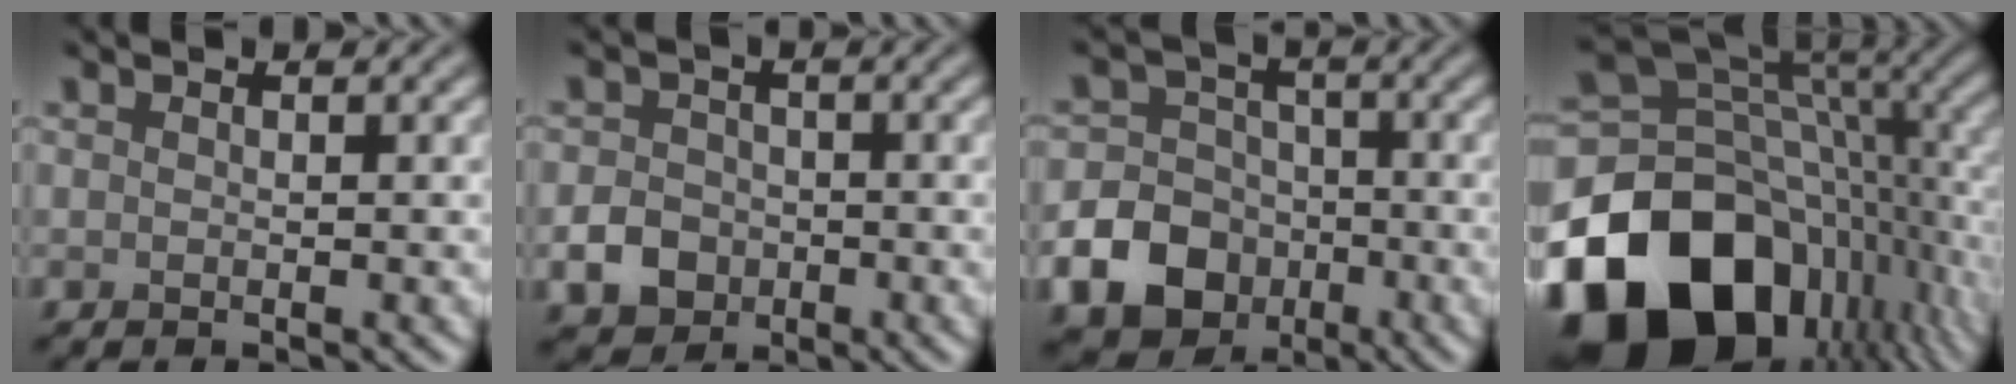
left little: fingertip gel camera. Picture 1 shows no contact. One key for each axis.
{"total": 3.3, "fx": -1.1, "fy": 2.8, "fz": 1.4, "tx": -0.022, "ty": 0.001, "tz": -0.026}
{"total": 13.7, "fx": -5.7, "fy": 11.9, "fz": 3.7, "tx": -0.089, "ty": -0.041, "tz": -0.112}
{"total": 19.0, "fx": -6.9, "fy": 13.2, "fz": 11.7, "tx": -0.244, "ty": -0.018, "tz": -0.128}